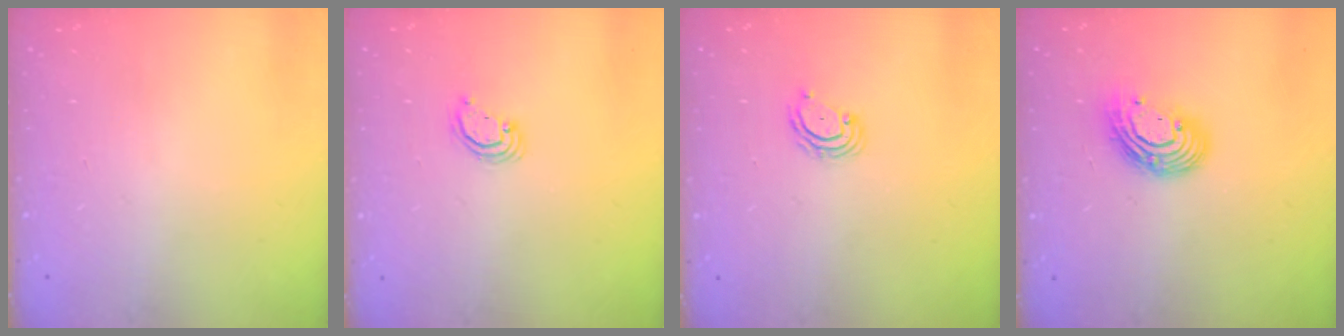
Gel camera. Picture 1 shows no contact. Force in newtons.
{"total": 2.7, "press": 2.7, "slide": 0.2}
{"total": 4.1, "press": 4.1, "slide": 0.4}
{"total": 11.3, "press": 11.2, "slide": 0.9}